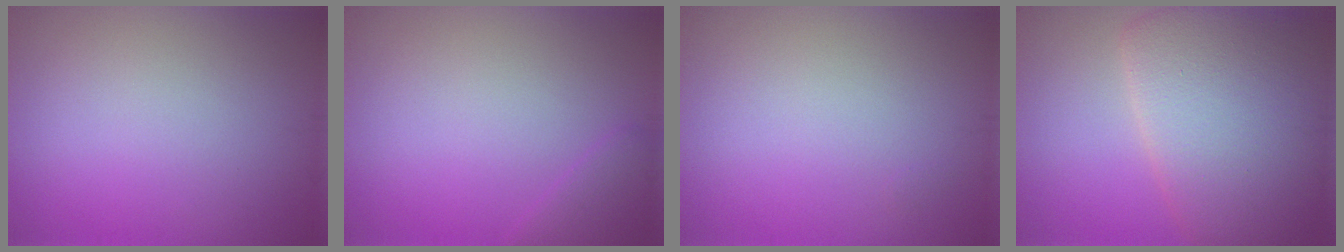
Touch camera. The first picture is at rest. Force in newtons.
{"total": 1.5, "press": 1.5, "slide": 0.0}
{"total": 0.0}
{"total": 10.1, "press": 10.1, "slide": 0.2}